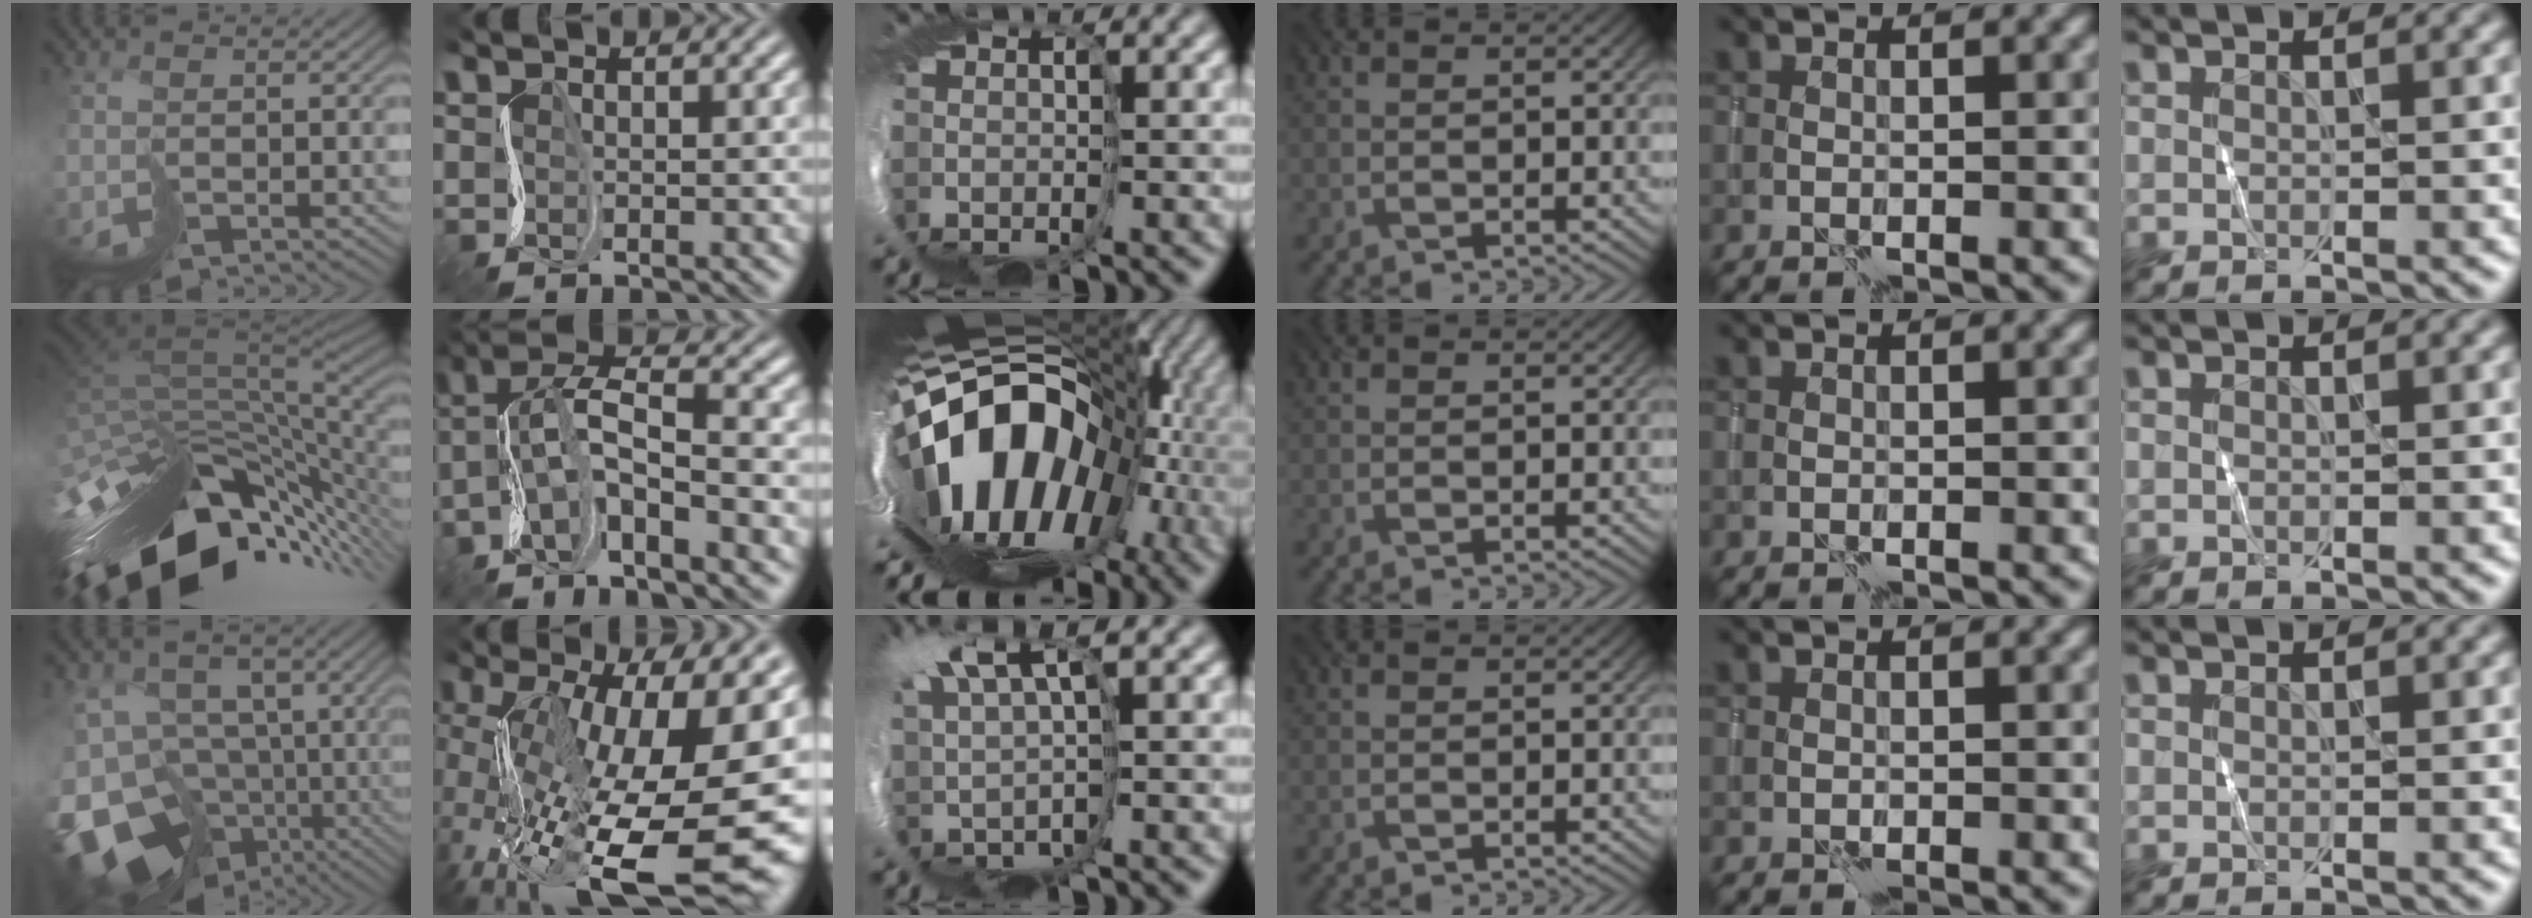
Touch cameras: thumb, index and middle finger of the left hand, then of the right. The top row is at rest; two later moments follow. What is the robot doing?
{"motion": "cut", "object": "tissue"}